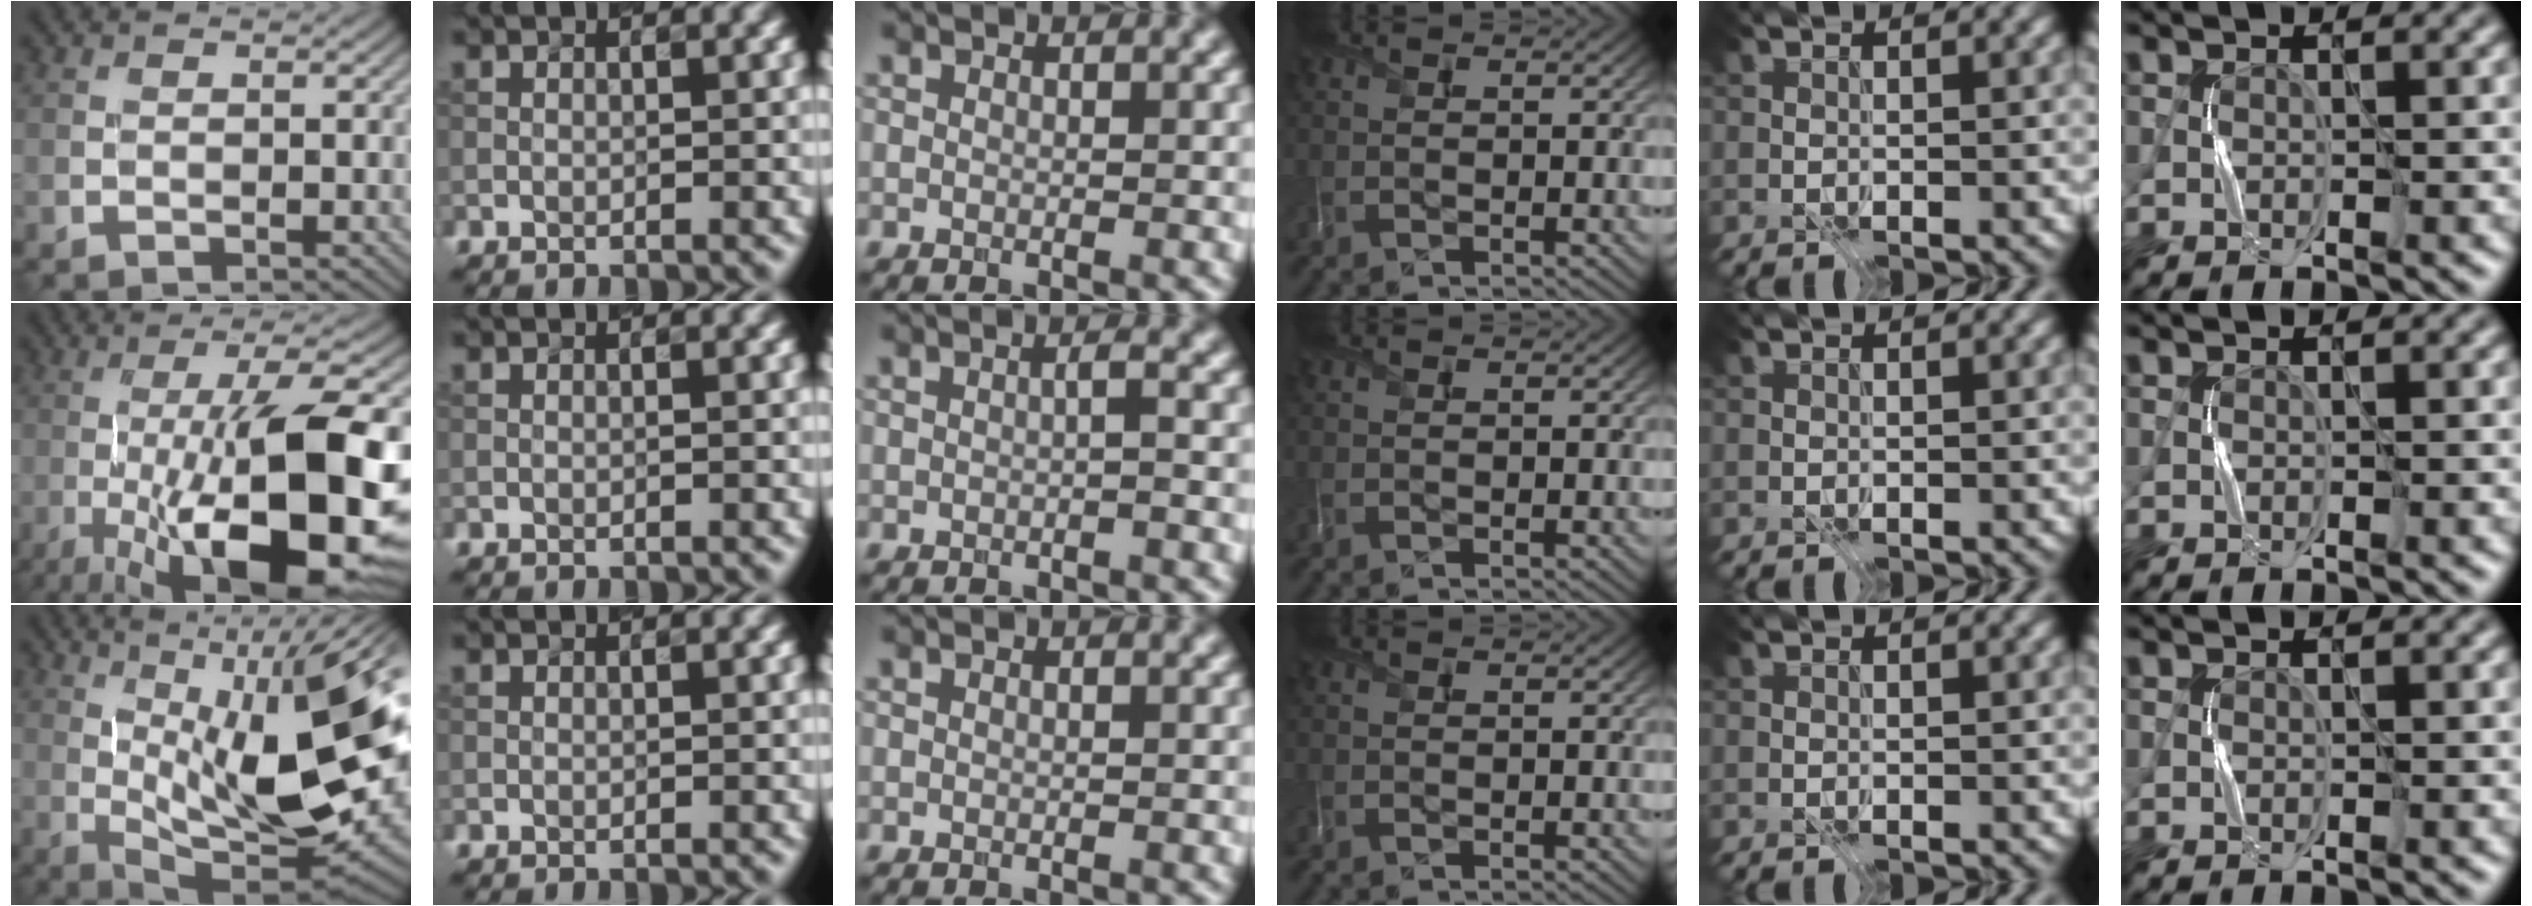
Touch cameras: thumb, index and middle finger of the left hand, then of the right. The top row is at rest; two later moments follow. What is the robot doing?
{"motion": "press", "object": "grip strengthener"}